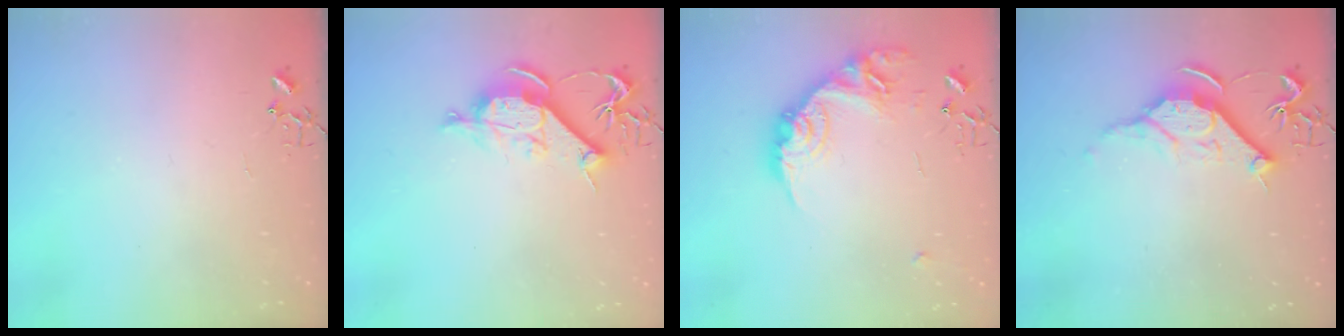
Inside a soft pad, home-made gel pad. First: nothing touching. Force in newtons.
{"total": 9.9, "press": 9.9, "slide": 0.6}
{"total": 17.6, "press": 17.6, "slide": 0.8}
{"total": 11.4, "press": 11.4, "slide": 0.8}